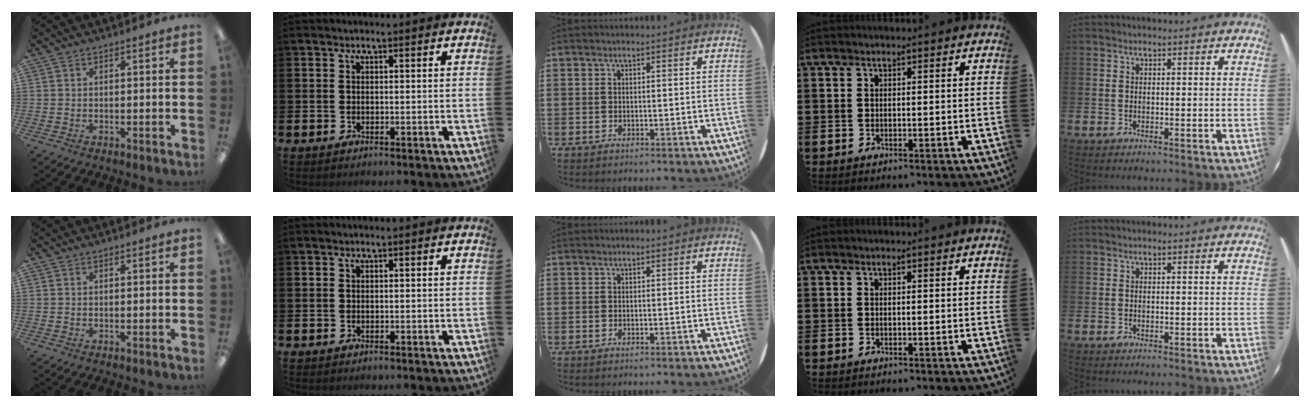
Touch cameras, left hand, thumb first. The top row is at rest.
{}